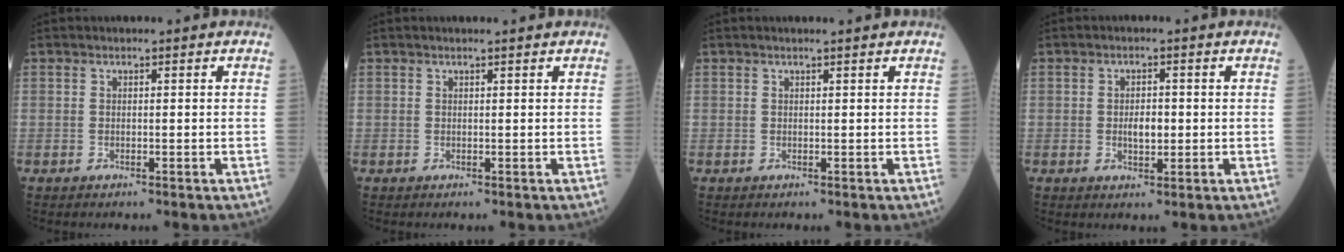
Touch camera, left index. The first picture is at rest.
{"total": 1.4, "force": [1.2, -0.2, 0.7], "torque": [-0.011, 0.005, 0.018]}
{"total": 1.6, "force": [1.4, -0.2, 0.8], "torque": [-0.011, 0.007, 0.021]}
{"total": 2.9, "force": [-0.2, 1.4, 2.6], "torque": [-0.046, 0.002, -0.001]}